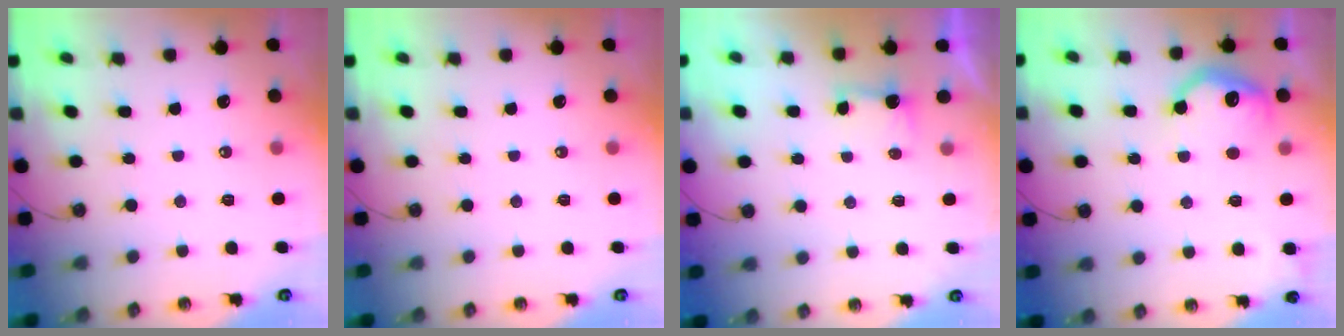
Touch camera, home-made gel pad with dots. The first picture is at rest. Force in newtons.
{"total": 0.0}
{"total": 2.4, "press": 2.3, "slide": 0.9}
{"total": 11.9, "press": 11.9, "slide": 0.8}